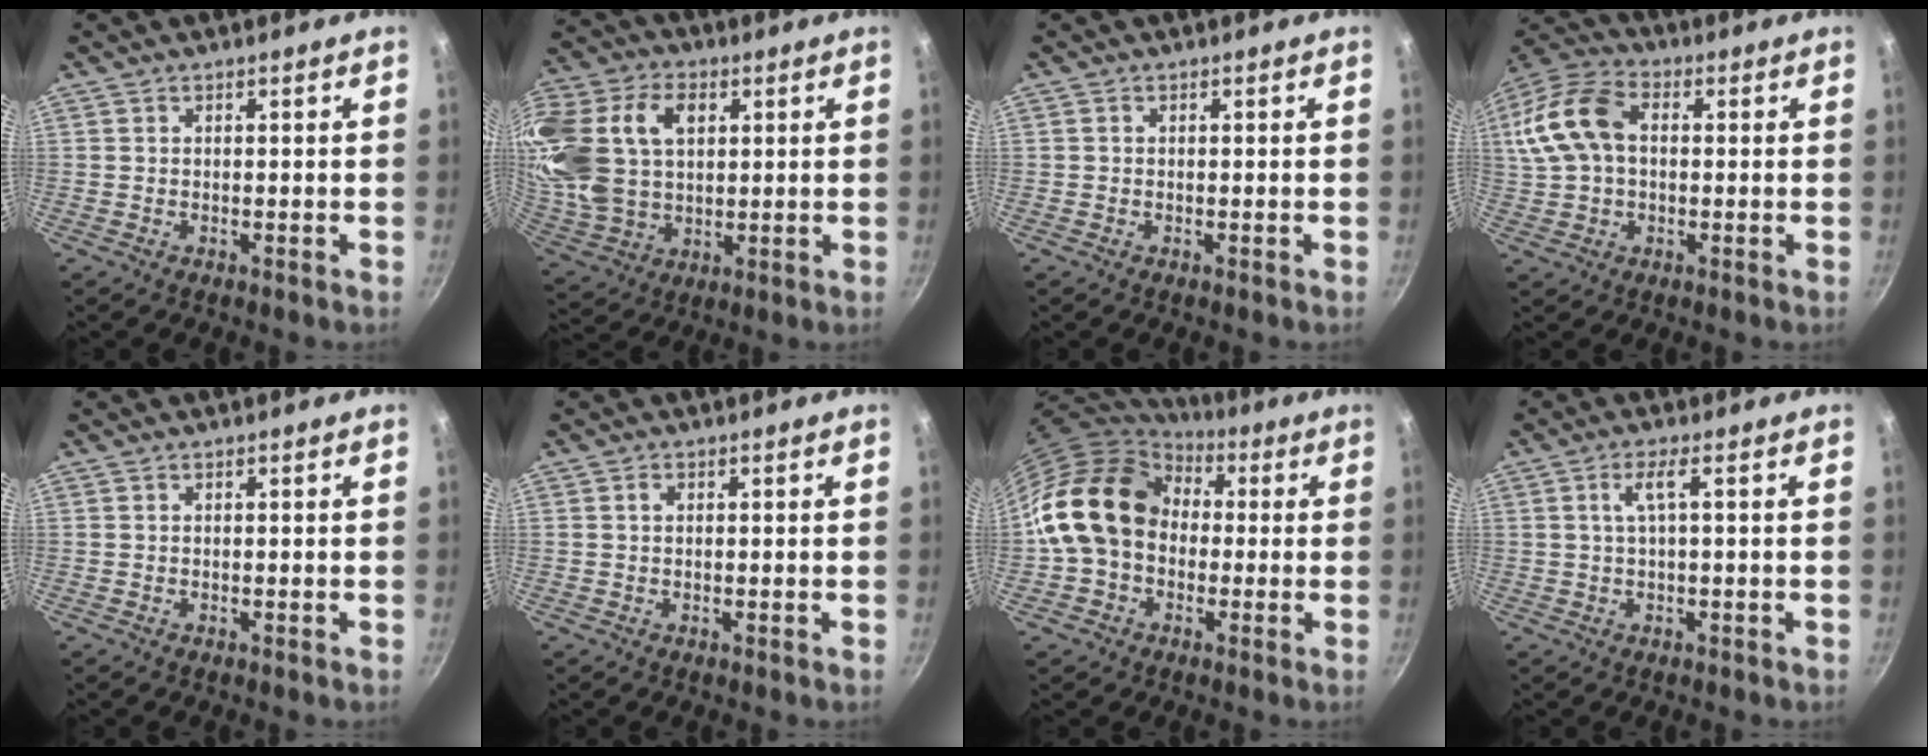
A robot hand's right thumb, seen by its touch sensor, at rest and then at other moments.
{"total": 25.2, "force": [6.8, 17.4, 16.9], "torque": [-0.372, 0.017, 0.133]}
{"total": 0.0}
{"total": 14.5, "force": [1.8, 9.8, 10.6], "torque": [-0.209, 0.030, 0.021]}
{"total": 0.0}
{"total": 1.1, "force": [0.3, 0.8, 0.7], "torque": [-0.010, 0.004, 0.004]}
{"total": 17.4, "force": [1.3, 13.9, 10.4], "torque": [-0.161, 0.042, 0.013]}
{"total": 3.3, "force": [0.5, 0.5, 3.2], "torque": [-0.067, 0.008, 0.014]}